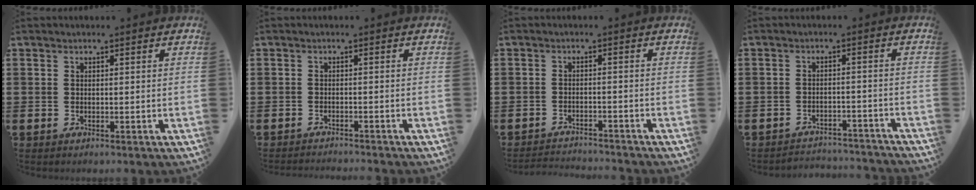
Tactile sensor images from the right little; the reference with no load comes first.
{"total": 1.1, "force": [-1.1, -0.2, -0.1], "torque": [0.000, 0.002, -0.022]}
{"total": 2.2, "force": [-2.2, -0.1, -0.1], "torque": [-0.003, 0.003, -0.048]}
{"total": 2.6, "force": [-2.6, 0.1, -0.1], "torque": [-0.004, 0.003, -0.057]}